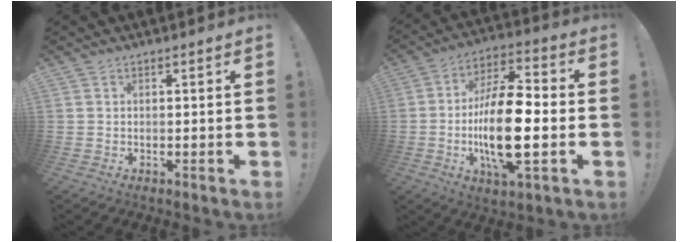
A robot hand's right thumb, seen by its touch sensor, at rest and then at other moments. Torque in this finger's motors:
{"motor_torque": [2.33, 2.67, 1.43, -0.45, 0.29]}